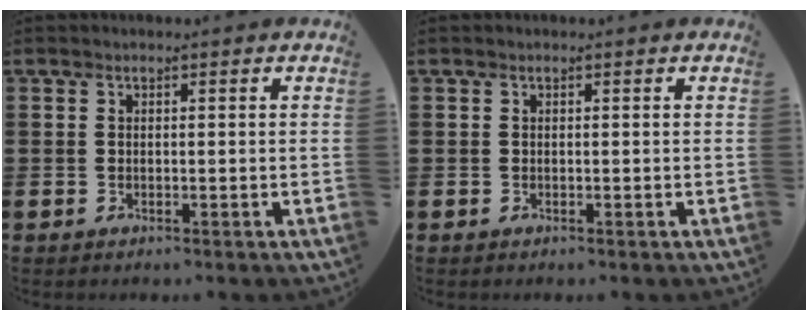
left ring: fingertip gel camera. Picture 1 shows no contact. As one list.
[{"total": 0.0}]